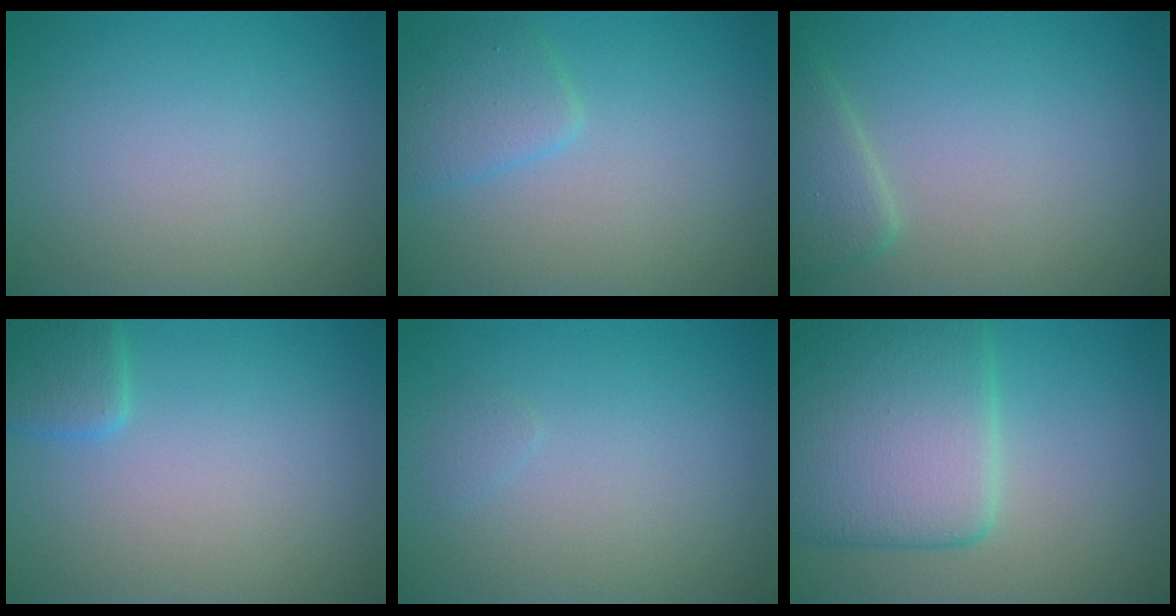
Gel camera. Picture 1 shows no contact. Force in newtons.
{"total": 2.4, "press": 2.4, "slide": 0.0}
{"total": 2.5, "press": 2.5, "slide": 0.3}
{"total": 2.1, "press": 2.1, "slide": 0.1}
{"total": 0.6, "press": 0.5, "slide": 0.1}
{"total": 8.6, "press": 8.6, "slide": 0.6}